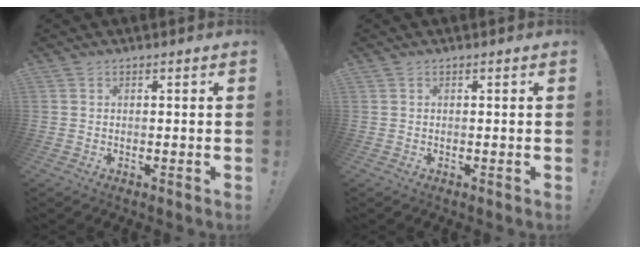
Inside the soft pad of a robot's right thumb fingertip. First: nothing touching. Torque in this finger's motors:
{"motor_torque": [0.00, 0.00, 0.00, 0.00, 0.00]}